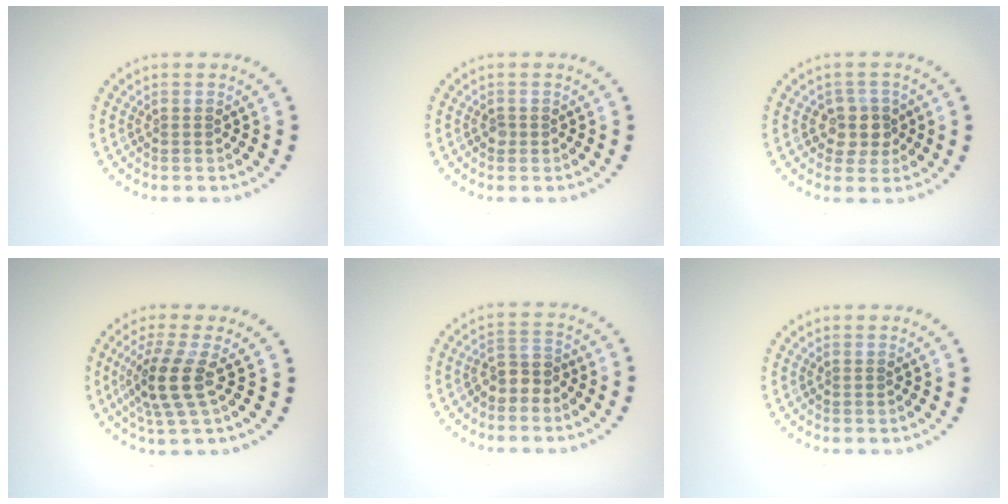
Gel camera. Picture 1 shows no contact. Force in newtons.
{"total": 0.6, "press": 0.4, "slide": 0.4}
{"total": 2.5, "press": 2.2, "slide": 1.2}
{"total": 3.9, "press": 3.1, "slide": 2.5}
{"total": 2.2, "press": 1.9, "slide": 1.2}
{"total": 0.0}